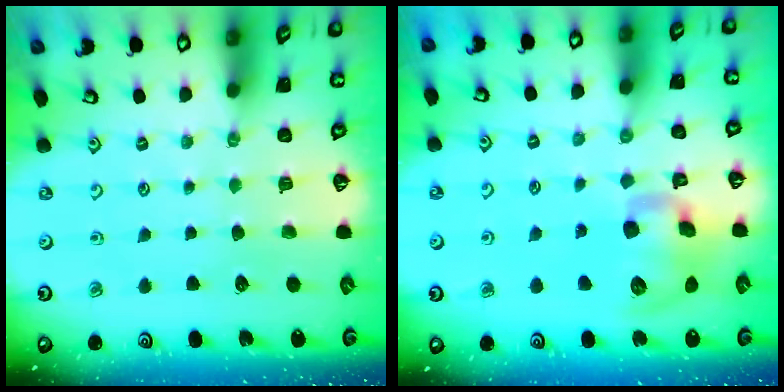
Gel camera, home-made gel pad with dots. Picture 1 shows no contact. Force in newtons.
{"total": 12.2, "press": 12.0, "slide": 2.1}